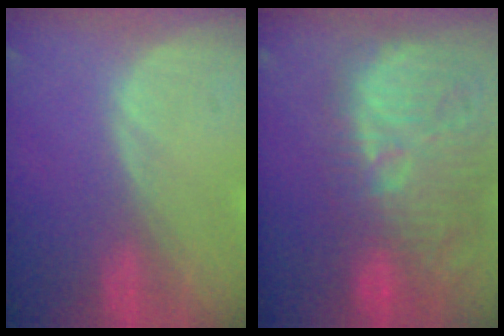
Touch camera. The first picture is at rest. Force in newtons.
{"total": 13.6, "press": 12.6, "slide": 5.2}